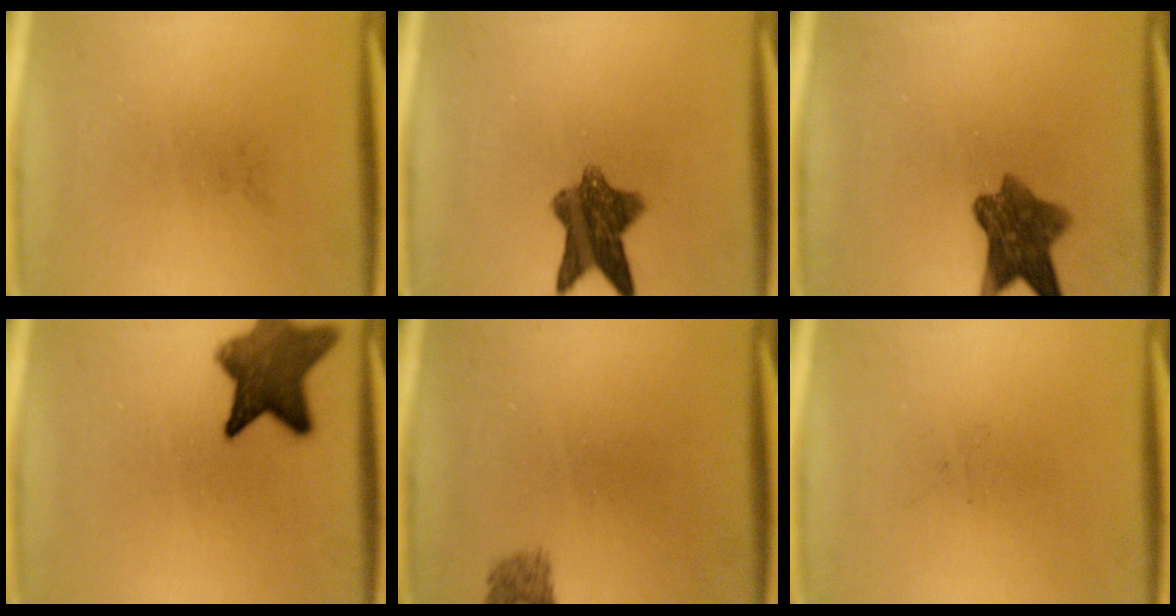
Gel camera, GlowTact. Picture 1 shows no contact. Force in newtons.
{"total": 8.6}
{"total": 7.9}
{"total": 9.7}
{"total": 1.8}
{"total": 0.0}